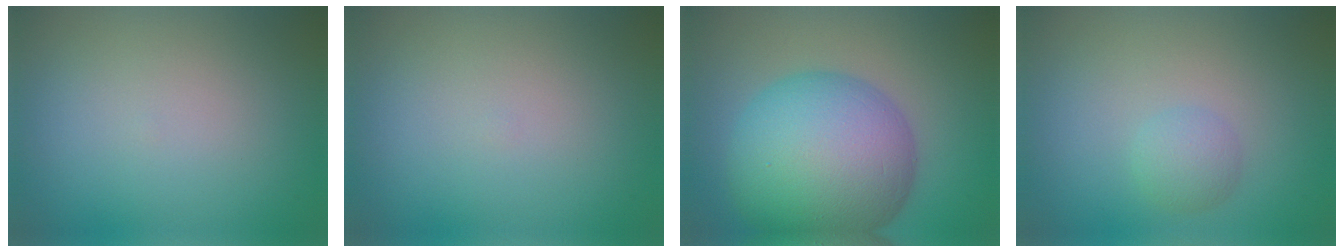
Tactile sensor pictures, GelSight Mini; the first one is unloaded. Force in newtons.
{"total": 0.0}
{"total": 14.3, "press": 14.3, "slide": 0.4}
{"total": 1.9, "press": 1.9, "slide": 0.0}